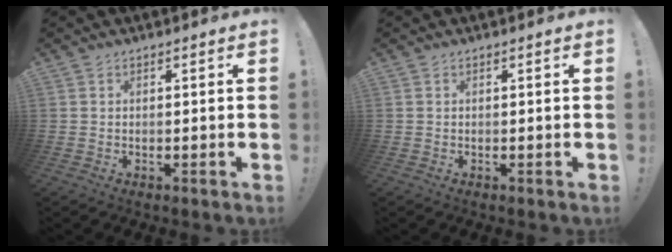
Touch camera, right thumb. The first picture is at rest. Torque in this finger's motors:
{"motor_torque": [-0.01, 0.01, 0.00, 0.00, 0.00]}